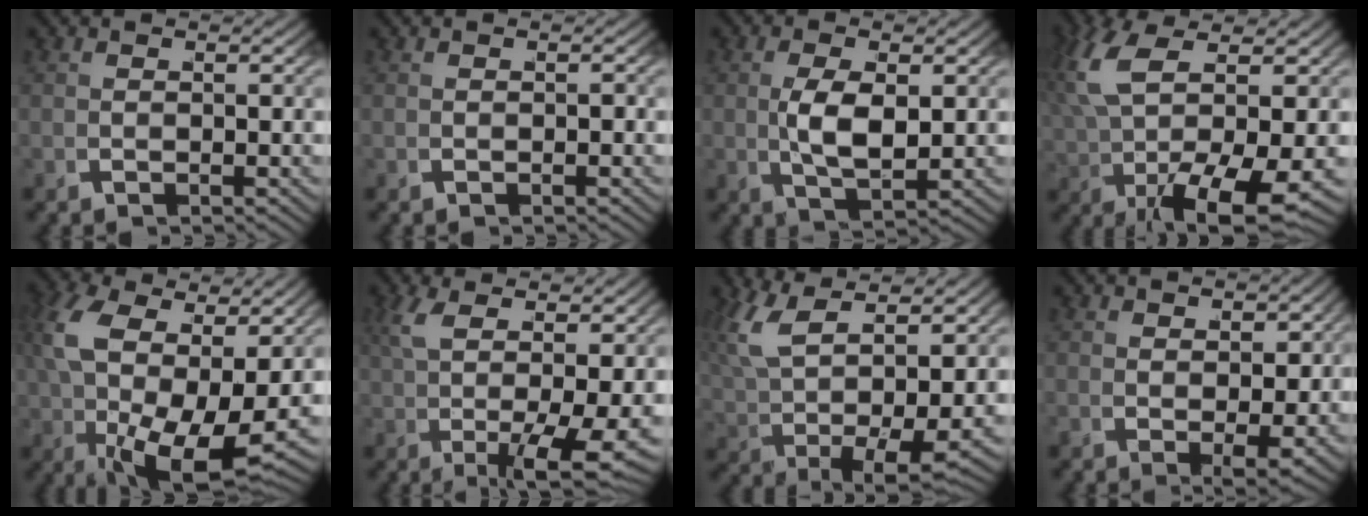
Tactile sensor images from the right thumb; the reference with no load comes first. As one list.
[{"total": 0.0}, {"total": 4.5, "force": [0.4, 2.3, 3.9], "torque": [-0.086, -0.004, 0.013]}, {"total": 8.3, "force": [0.4, 3.7, 7.4], "torque": [-0.165, -0.022, 0.031]}, {"total": 11.5, "force": [-0.4, 6.4, 9.6], "torque": [-0.200, -0.033, 0.016]}, {"total": 5.9, "force": [0.4, 1.4, 5.7], "torque": [-0.102, -0.009, 0.022]}, {"total": 7.7, "force": [2.2, 4.2, 6.0], "torque": [-0.152, -0.013, 0.054]}, {"total": 3.3, "force": [-0.7, 1.9, 2.6], "torque": [-0.034, -0.019, 0.001]}]